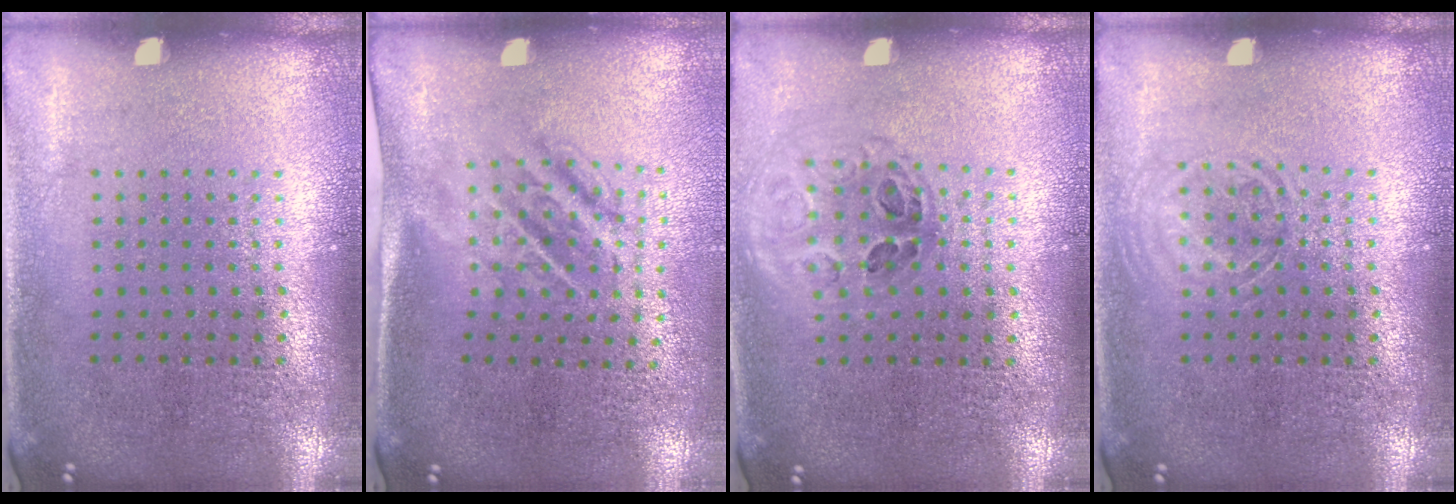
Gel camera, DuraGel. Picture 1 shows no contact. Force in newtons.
{"total": 1.7, "press": 1.2, "slide": 1.2}
{"total": 1.1, "press": 1.0, "slide": 0.4}
{"total": 1.6, "press": 1.6, "slide": 0.2}